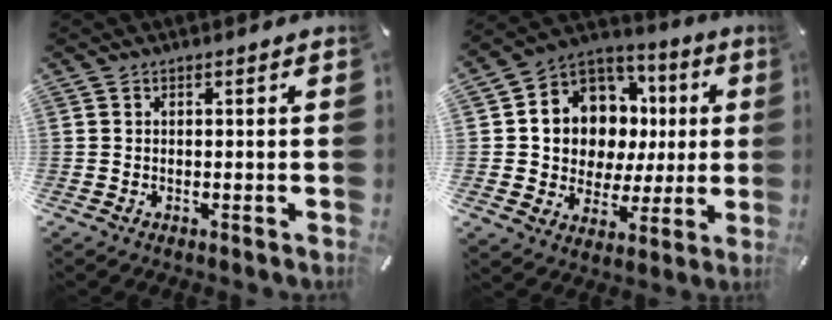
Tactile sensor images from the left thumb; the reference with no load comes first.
{"total": 10.8, "force": [2.0, 10.1, 3.2], "torque": [-0.058, -0.032, 0.048]}